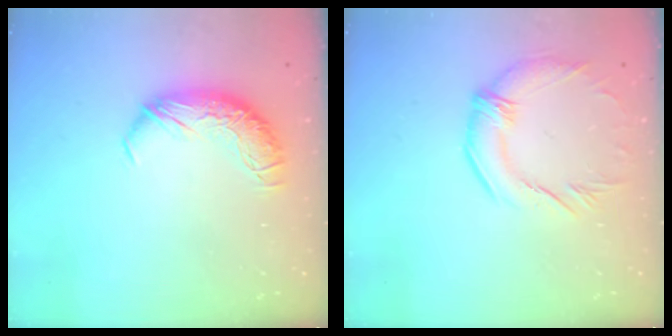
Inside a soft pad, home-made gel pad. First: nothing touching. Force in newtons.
{"total": 2.9, "press": 2.5, "slide": 1.5}